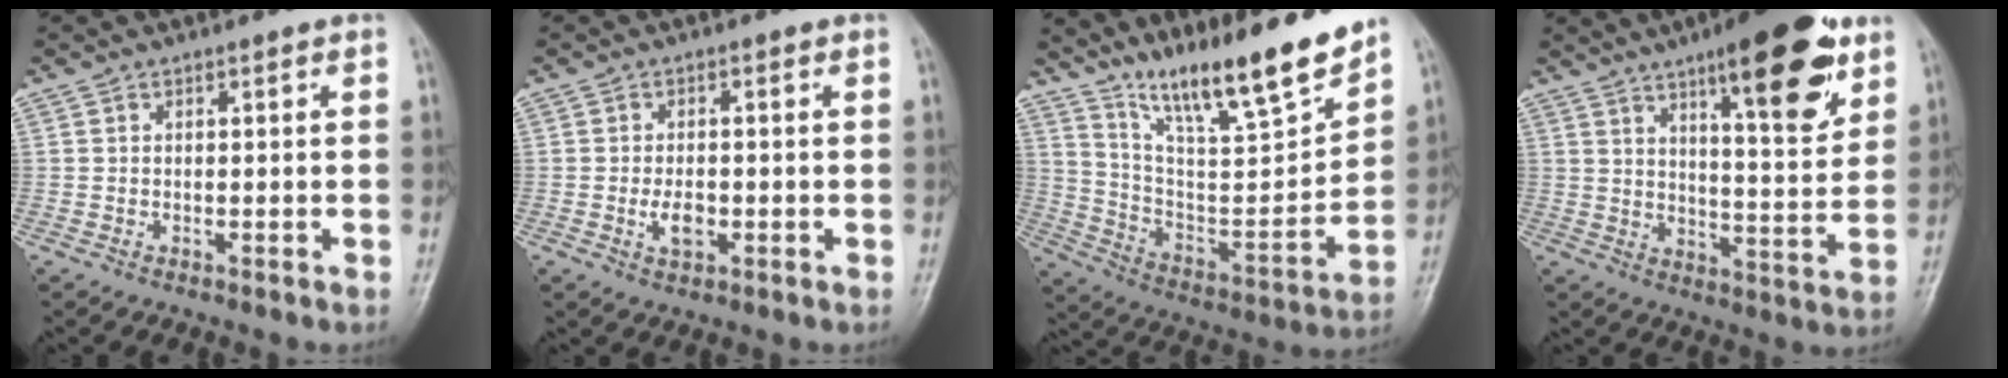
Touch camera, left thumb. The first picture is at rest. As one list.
[{"total": 3.8, "force": [-1.0, 2.3, 2.8], "torque": [-0.043, -0.001, -0.017]}, {"total": 18.9, "force": [15.0, 2.5, 11.3], "torque": [-0.154, -0.086, 0.268]}, {"total": 18.2, "force": [10.4, 5.3, 14.0], "torque": [-0.168, -0.050, 0.154]}]